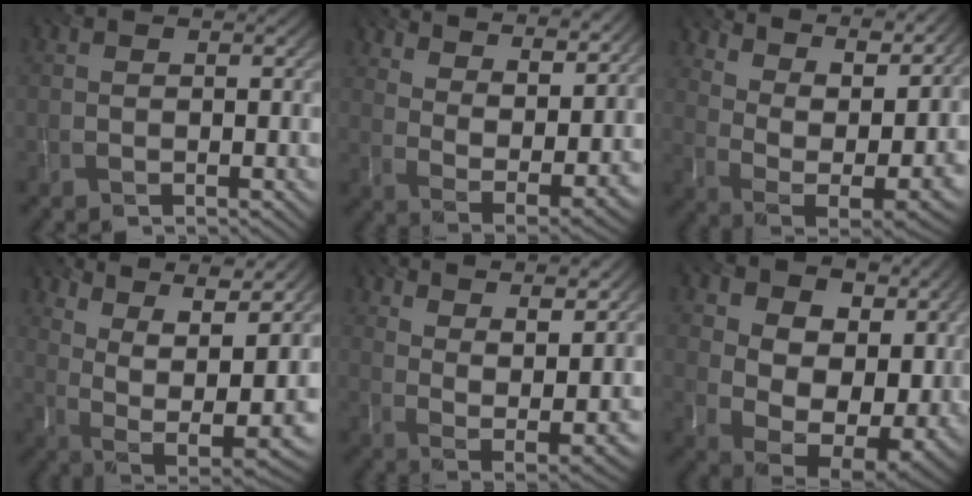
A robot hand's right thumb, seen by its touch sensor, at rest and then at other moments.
{"total": 13.8, "force": [10.4, 4.7, 7.9], "torque": [-0.146, -0.003, 0.140]}
{"total": 15.4, "force": [11.4, 5.3, 8.9], "torque": [-0.171, 0.020, 0.151]}
{"total": 15.5, "force": [7.6, 7.1, 11.5], "torque": [-0.197, 0.028, 0.126]}
{"total": 14.3, "force": [9.9, 4.5, 9.3], "torque": [-0.165, 0.005, 0.143]}
{"total": 16.7, "force": [3.6, 10.7, 12.4], "torque": [-0.172, 0.010, 0.101]}